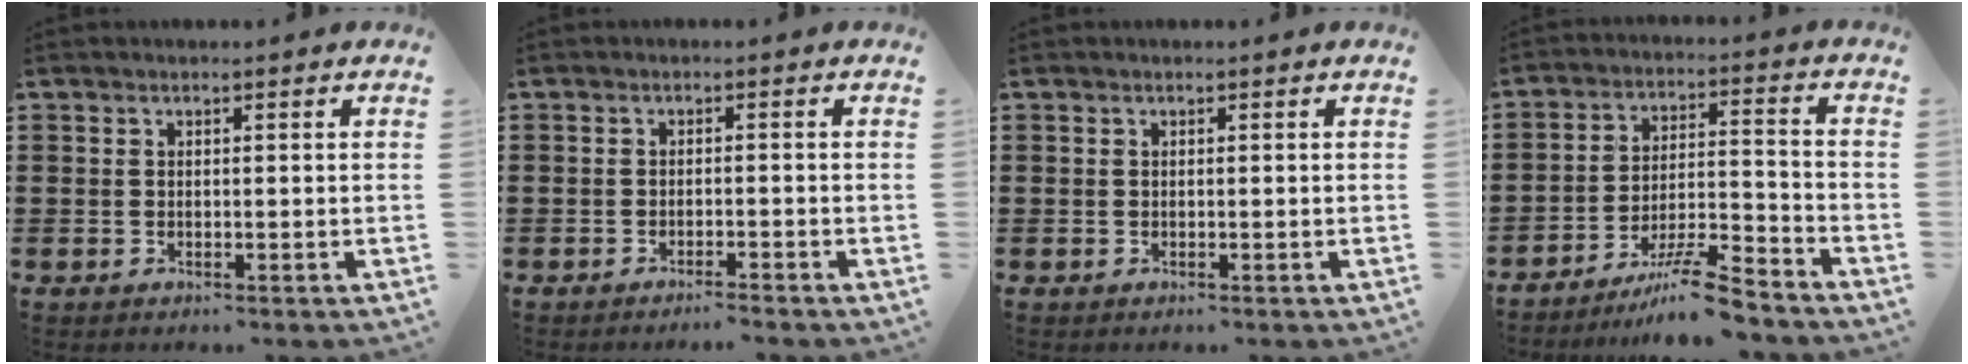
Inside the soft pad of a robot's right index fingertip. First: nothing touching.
{"total": 1.4, "force": [-1.3, -0.2, 0.4], "torque": [-0.008, 0.002, -0.026]}
{"total": 0.0}
{"total": 9.0, "force": [-7.5, 0.7, 4.9], "torque": [-0.077, 0.016, -0.140]}